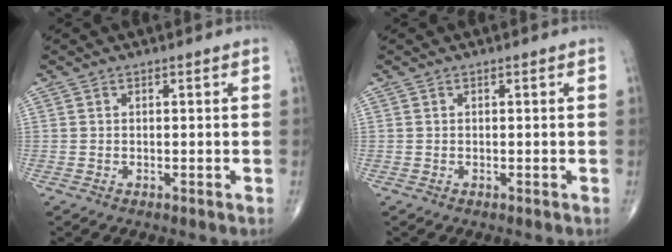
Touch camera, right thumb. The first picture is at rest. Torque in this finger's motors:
{"motor_torque": [0.00, 0.00, 0.00, 0.00, 0.00]}